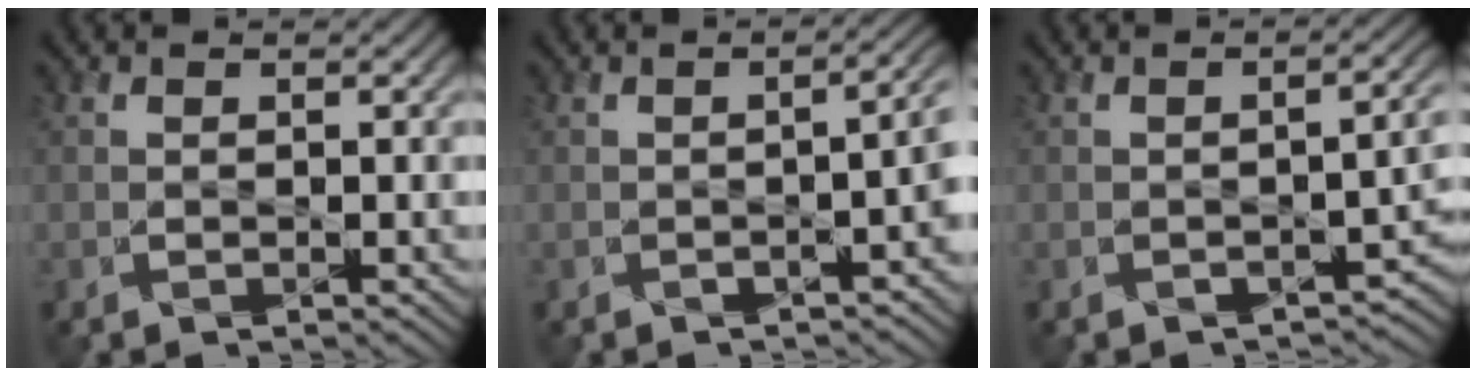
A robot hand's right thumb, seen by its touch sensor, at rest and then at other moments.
{"total": 4.5, "force": [-1.2, 1.5, 4.1], "torque": [-0.048, -0.005, -0.014]}
{"total": 5.1, "force": [-2.4, 2.1, 4.0], "torque": [-0.050, -0.016, -0.030]}